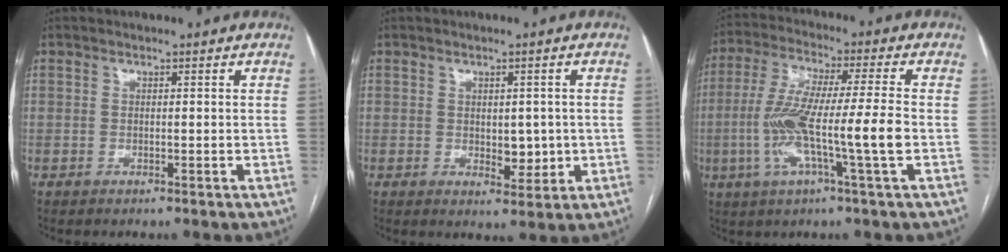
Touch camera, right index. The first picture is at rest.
{"total": 4.1, "force": [-0.2, 2.3, 3.4], "torque": [-0.042, -0.003, 0.007]}
{"total": 13.0, "force": [-2.7, -0.2, 12.7], "torque": [-0.252, -0.001, -0.056]}